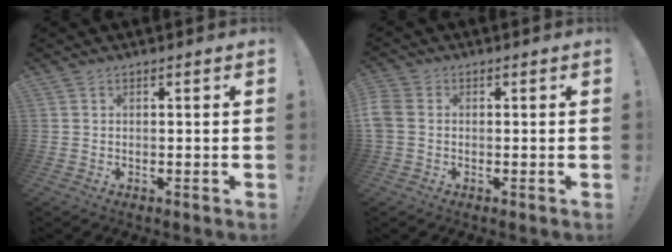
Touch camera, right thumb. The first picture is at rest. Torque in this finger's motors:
{"motor_torque": [1.28, 1.12, 1.01, -0.30, 0.07]}